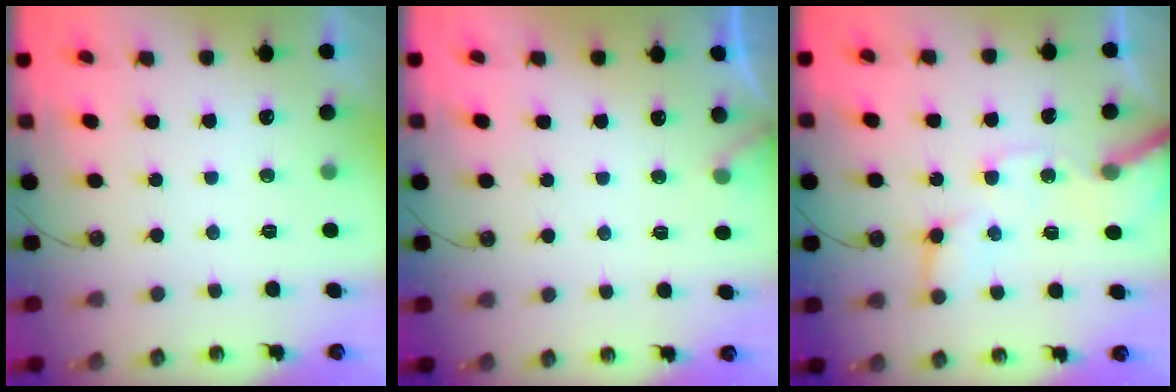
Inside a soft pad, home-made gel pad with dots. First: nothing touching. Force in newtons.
{"total": 4.5, "press": 4.5, "slide": 0.4}
{"total": 12.5, "press": 12.3, "slide": 2.0}